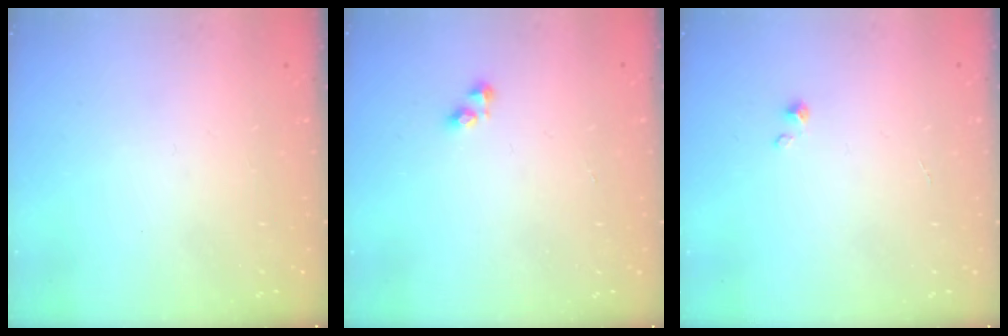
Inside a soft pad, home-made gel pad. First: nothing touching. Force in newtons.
{"total": 2.0, "press": 2.0, "slide": 0.5}
{"total": 0.6, "press": 0.6, "slide": 0.1}